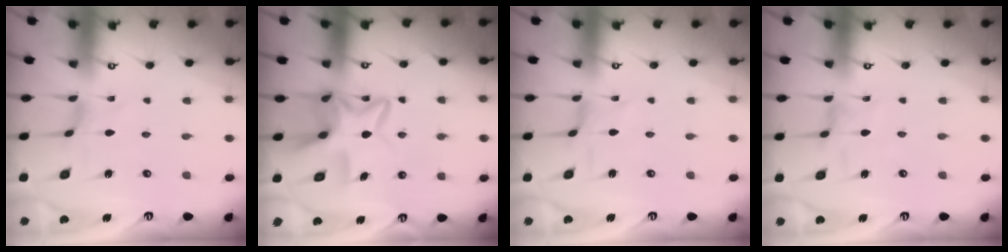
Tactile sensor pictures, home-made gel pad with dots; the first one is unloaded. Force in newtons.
{"total": 11.5, "press": 11.4, "slide": 1.3}
{"total": 0.0}
{"total": 1.7, "press": 1.7, "slide": 0.5}